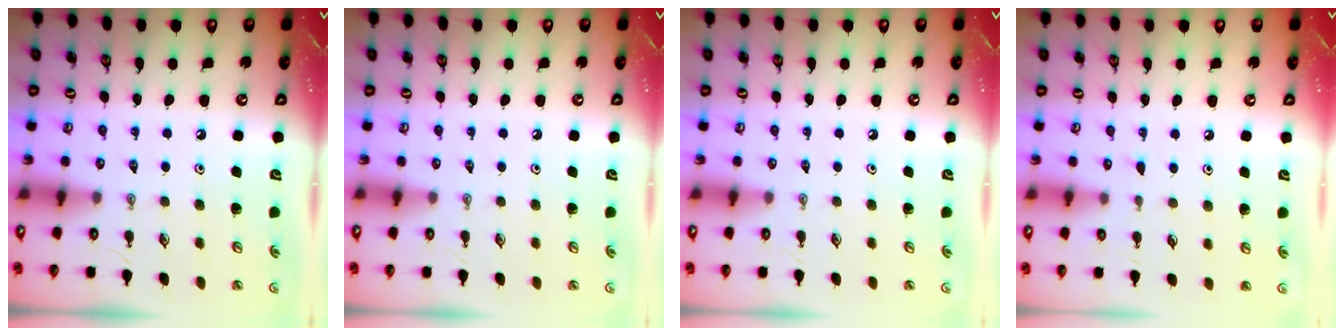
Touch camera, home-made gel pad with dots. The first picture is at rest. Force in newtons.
{"total": 0.0}
{"total": 0.0}
{"total": 5.1, "press": 5.1, "slide": 0.5}